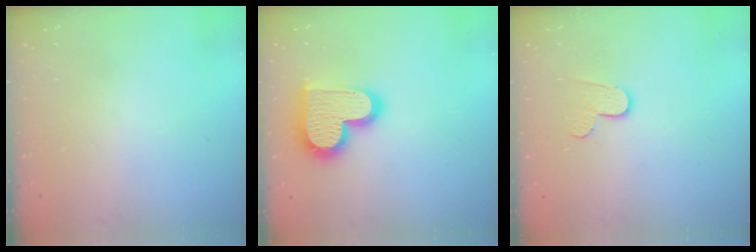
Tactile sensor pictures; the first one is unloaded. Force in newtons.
{"total": 18.7, "press": 18.6, "slide": 1.4}
{"total": 6.4, "press": 6.3, "slide": 0.6}